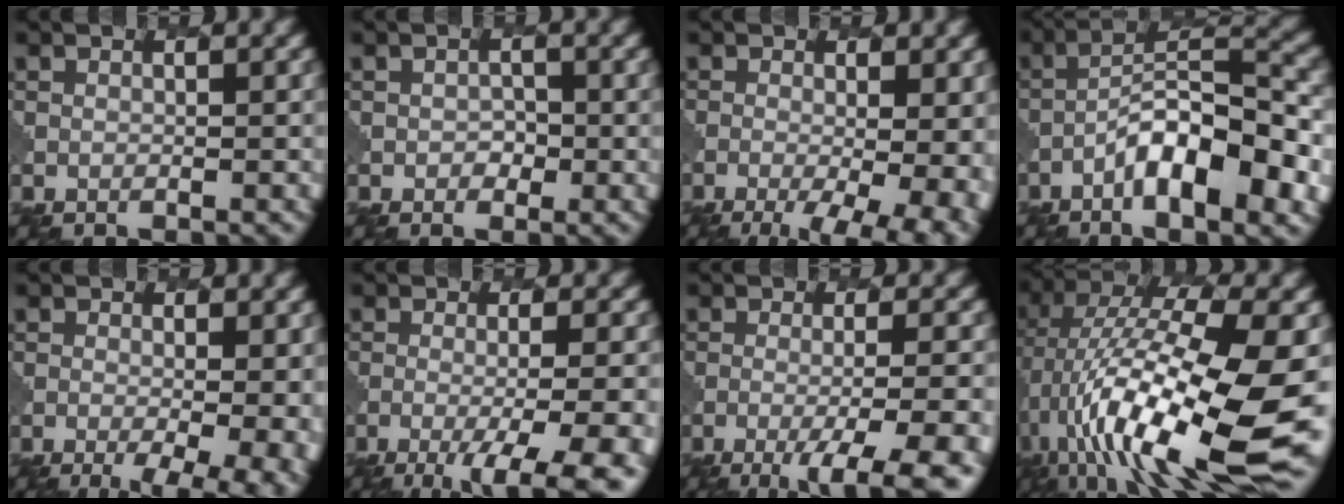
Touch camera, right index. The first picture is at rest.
{"total": 0.8, "force": [-0.1, 0.8, 0.0], "torque": [-0.001, 0.000, -0.001]}
{"total": 10.9, "force": [-3.9, 5.3, 8.7], "torque": [-0.083, -0.008, -0.040]}
{"total": 8.5, "force": [-3.8, 2.6, 7.1], "torque": [-0.120, 0.021, -0.067]}
{"total": 9.1, "force": [-2.7, 4.2, 7.5], "torque": [-0.059, 0.006, -0.025]}
{"total": 9.2, "force": [-4.6, 3.2, 7.3], "torque": [-0.083, -0.013, -0.055]}
{"total": 8.1, "force": [-4.4, 2.2, 6.4], "torque": [-0.083, -0.006, -0.057]}
{"total": 16.4, "force": [-2.3, 5.6, 15.2], "torque": [-0.292, 0.019, -0.036]}